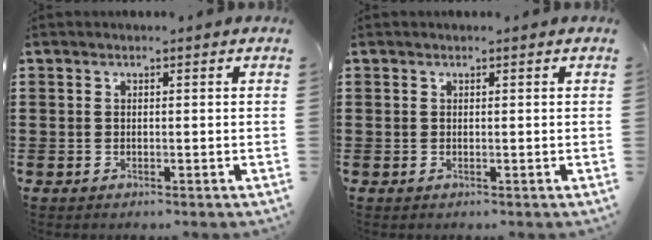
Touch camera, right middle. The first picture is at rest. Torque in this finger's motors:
{"motor_torque": [0.18, -0.51, 0.08, 0.02]}